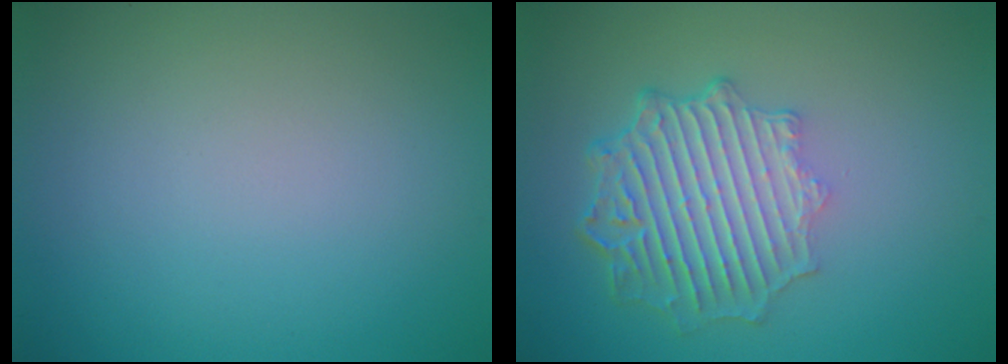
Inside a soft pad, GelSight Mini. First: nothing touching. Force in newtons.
{"total": 6.2, "press": 4.7, "slide": 4.1}